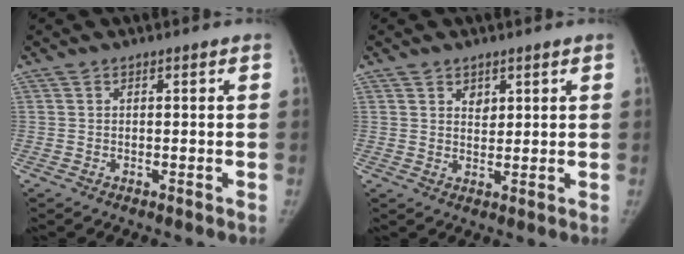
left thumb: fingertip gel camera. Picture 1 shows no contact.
{"total": 2.6, "force": [1.5, 1.8, 1.1], "torque": [-0.006, -0.011, 0.028]}